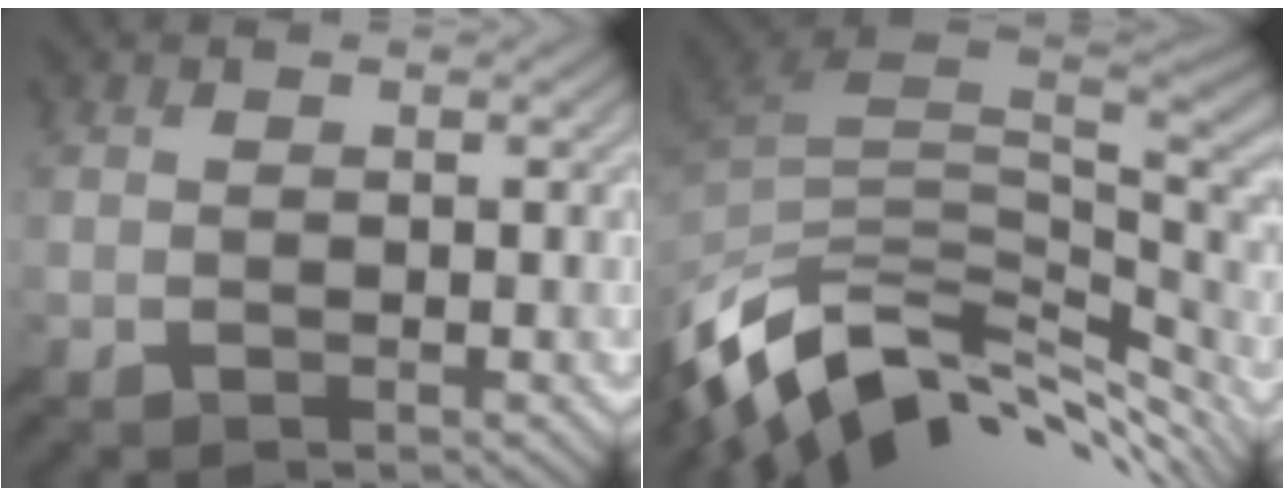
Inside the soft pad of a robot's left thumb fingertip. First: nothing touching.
{"total": 12.9, "force": [-4.7, 6.7, 10.0], "torque": [-0.217, -0.008, -0.079]}